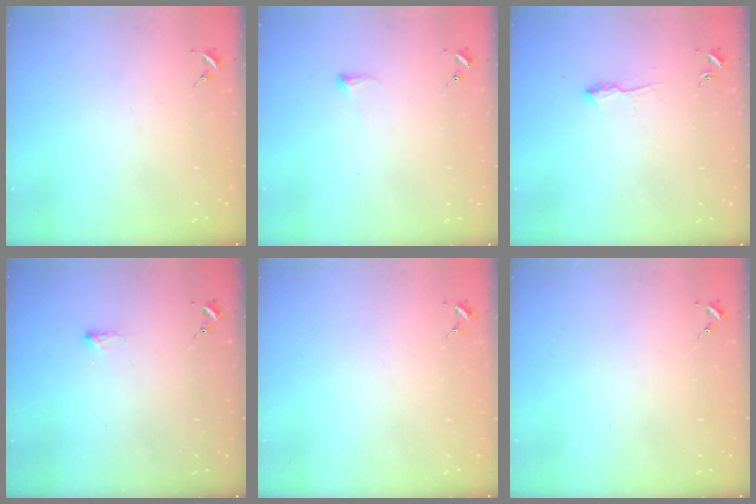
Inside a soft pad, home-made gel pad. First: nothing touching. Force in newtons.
{"total": 4.9, "press": 4.7, "slide": 1.1}
{"total": 6.0, "press": 5.9, "slide": 0.7}
{"total": 3.2, "press": 3.1, "slide": 0.8}
{"total": 0.0}
{"total": 0.0}